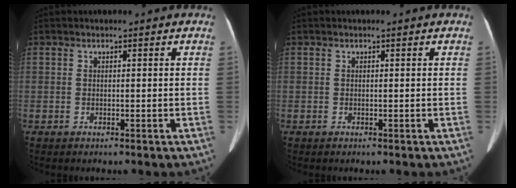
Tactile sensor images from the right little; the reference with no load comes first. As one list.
[{"total": 0.0}]